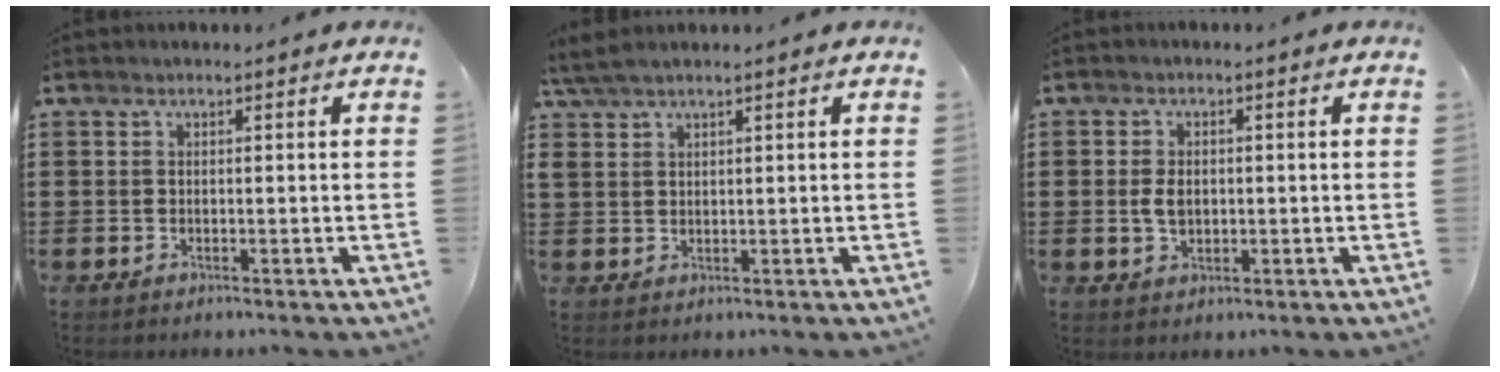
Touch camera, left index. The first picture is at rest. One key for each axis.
{"total": 2.5, "fx": 2.0, "fy": 0.8, "fz": 1.3, "tx": -0.032, "ty": 0.006, "tz": 0.038}
{"total": 3.3, "fx": 0.0, "fy": 2.1, "fz": 2.5, "tx": -0.058, "ty": 0.003, "tz": -0.002}